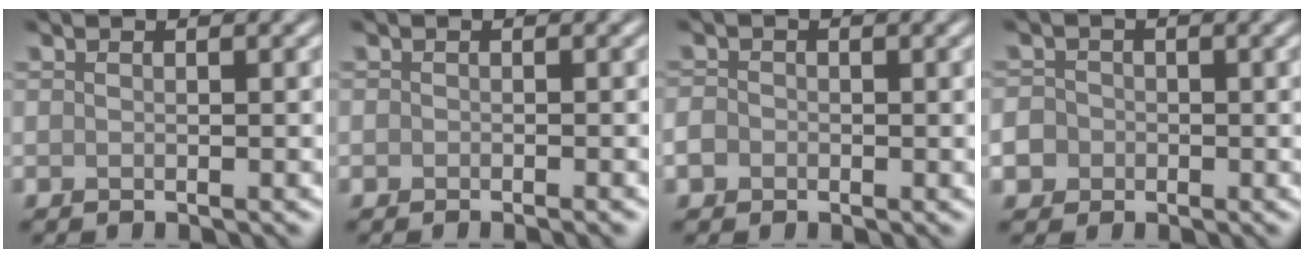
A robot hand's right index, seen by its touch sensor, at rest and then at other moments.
{"total": 0.7, "force": [-0.5, 0.2, 0.5], "torque": [-0.004, -0.004, -0.007]}
{"total": 1.5, "force": [-0.6, 1.3, 0.5], "torque": [-0.007, -0.002, -0.014]}
{"total": 6.5, "force": [-2.6, 5.7, 1.7], "torque": [-0.040, -0.015, -0.074]}